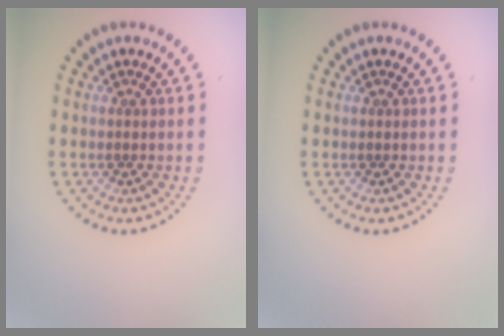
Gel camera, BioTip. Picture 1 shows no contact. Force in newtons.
{"total": 0.0}